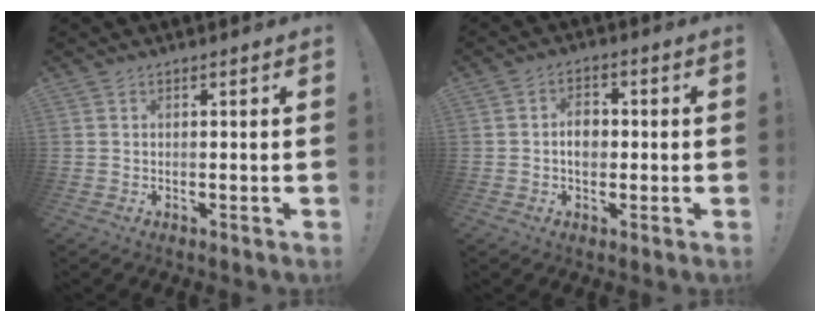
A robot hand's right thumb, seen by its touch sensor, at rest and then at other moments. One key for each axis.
{"total": 5.6, "fx": -0.4, "fy": 4.1, "fz": 3.7, "tx": -0.063, "ty": 0.004, "tz": -0.011}